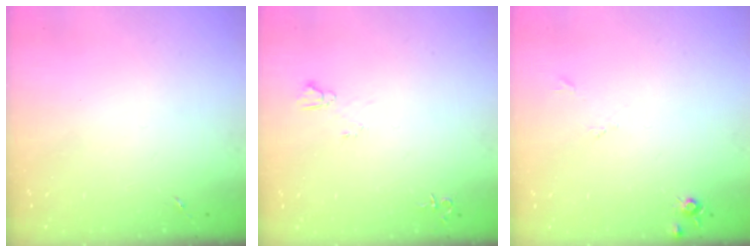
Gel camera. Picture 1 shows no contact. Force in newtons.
{"total": 4.9, "press": 4.9, "slide": 0.6}
{"total": 5.4, "press": 5.4, "slide": 0.6}